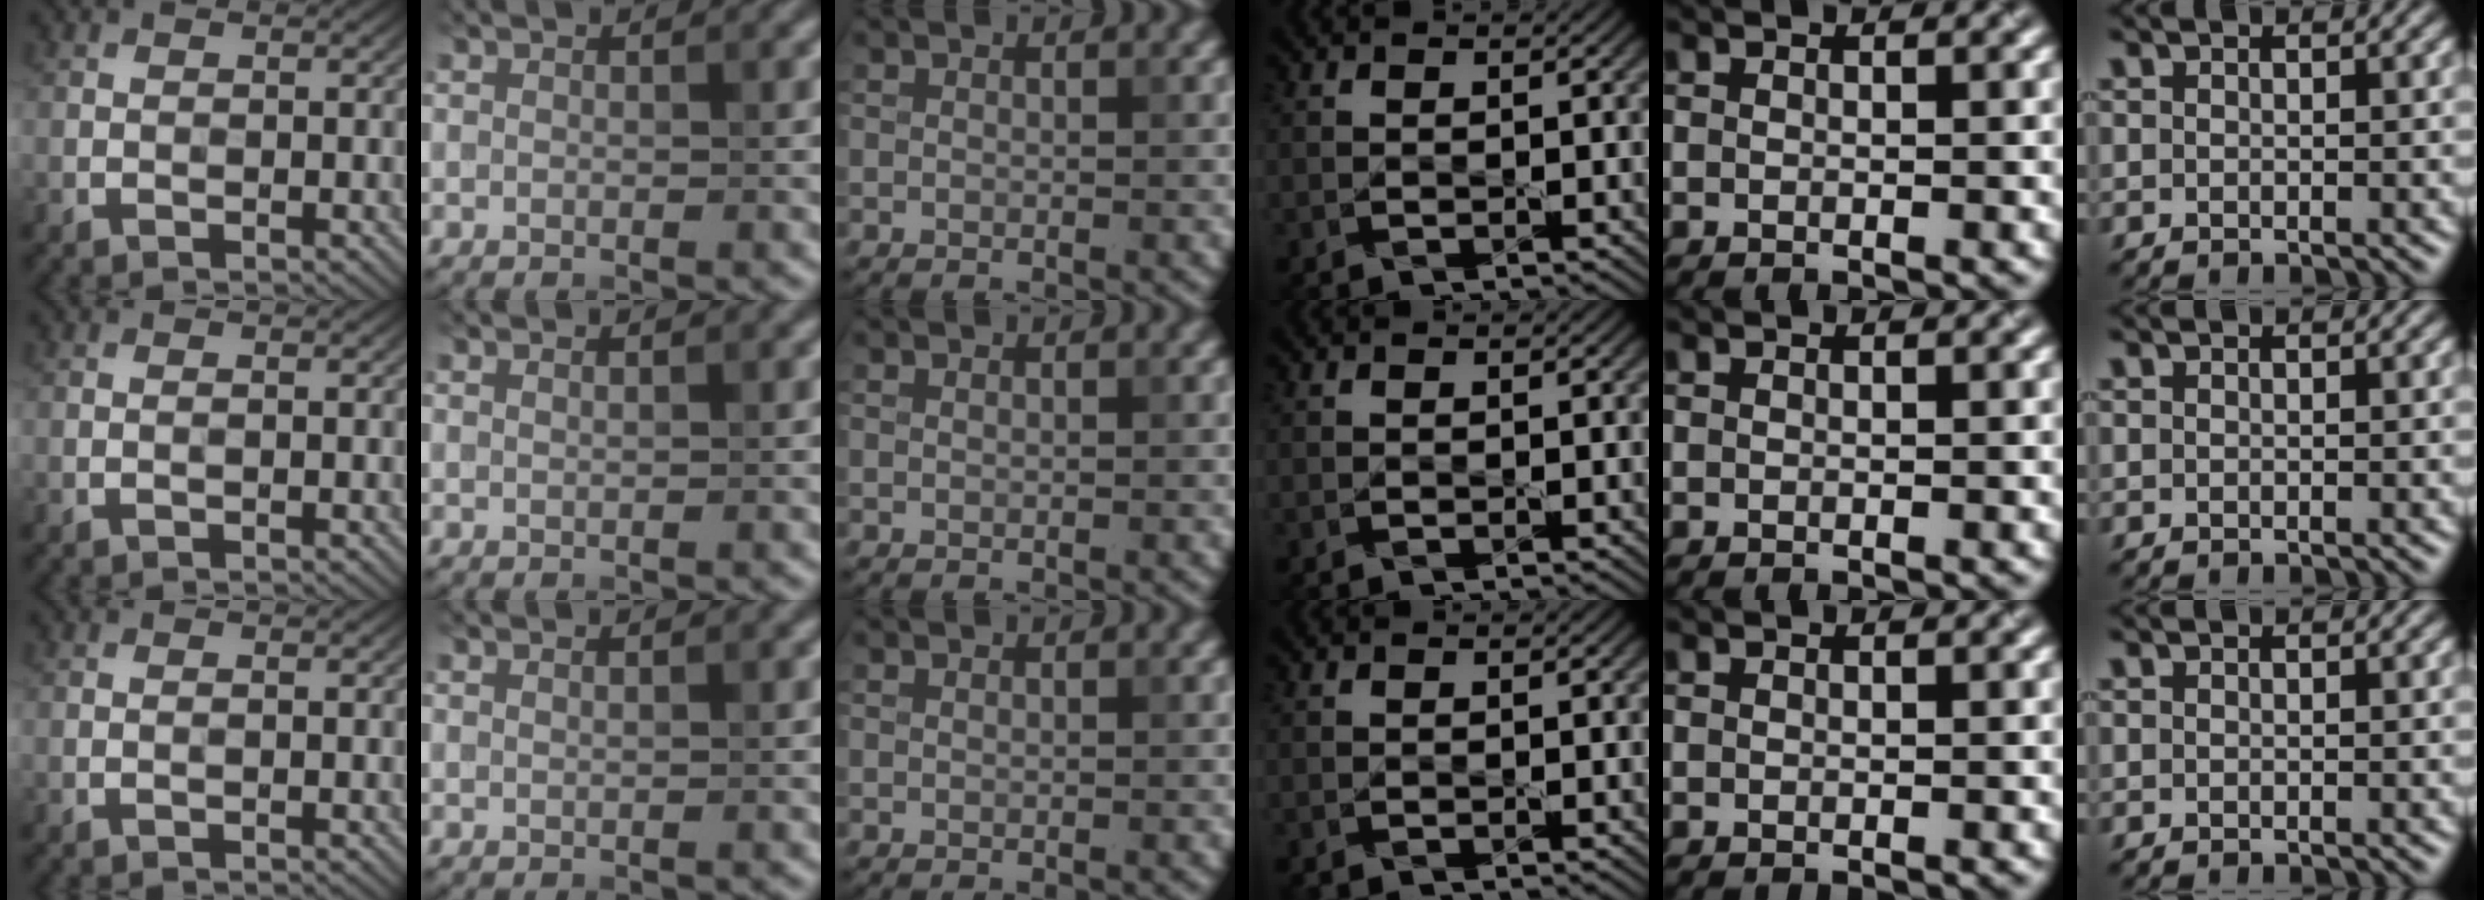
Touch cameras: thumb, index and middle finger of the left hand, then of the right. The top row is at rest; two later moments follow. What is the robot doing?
{"motion": "lift_and_place", "object": "knife"}